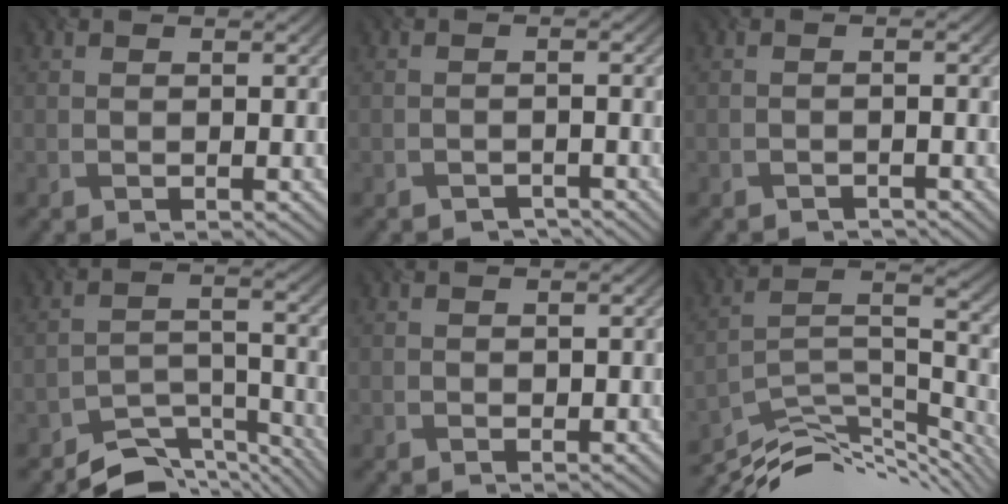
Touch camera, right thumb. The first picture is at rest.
{"total": 1.7, "force": [-1.6, 0.4, 0.4], "torque": [-0.003, 0.003, -0.027]}
{"total": 1.3, "force": [-1.3, 0.2, 0.4], "torque": [-0.005, 0.000, -0.024]}
{"total": 7.7, "force": [-6.9, 2.3, 2.6], "torque": [-0.039, -0.001, -0.123]}
{"total": 0.6, "force": [-0.3, 0.3, 0.3], "torque": [-0.003, -0.002, -0.003]}
{"total": 12.6, "force": [-9.6, 3.6, 7.4], "torque": [-0.141, -0.001, -0.163]}